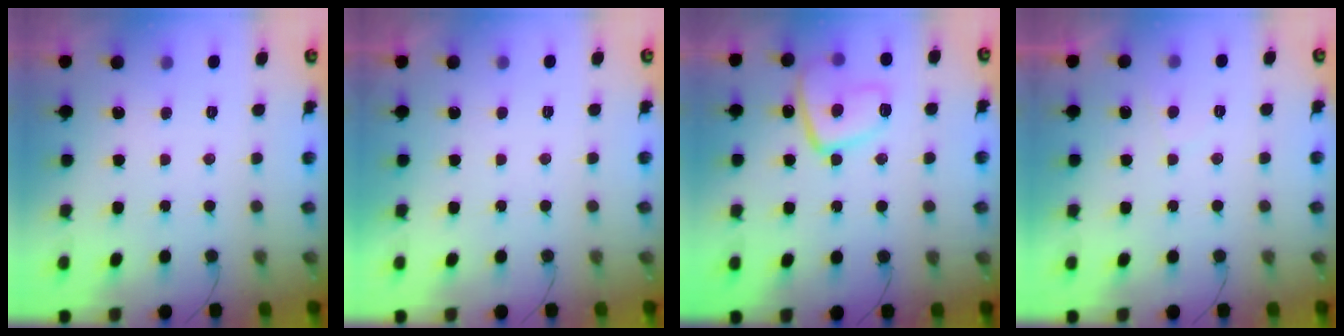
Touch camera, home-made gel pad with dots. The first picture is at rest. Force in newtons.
{"total": 2.3, "press": 2.3, "slide": 0.4}
{"total": 13.1, "press": 13.1, "slide": 1.2}
{"total": 0.8, "press": 0.6, "slide": 0.6}